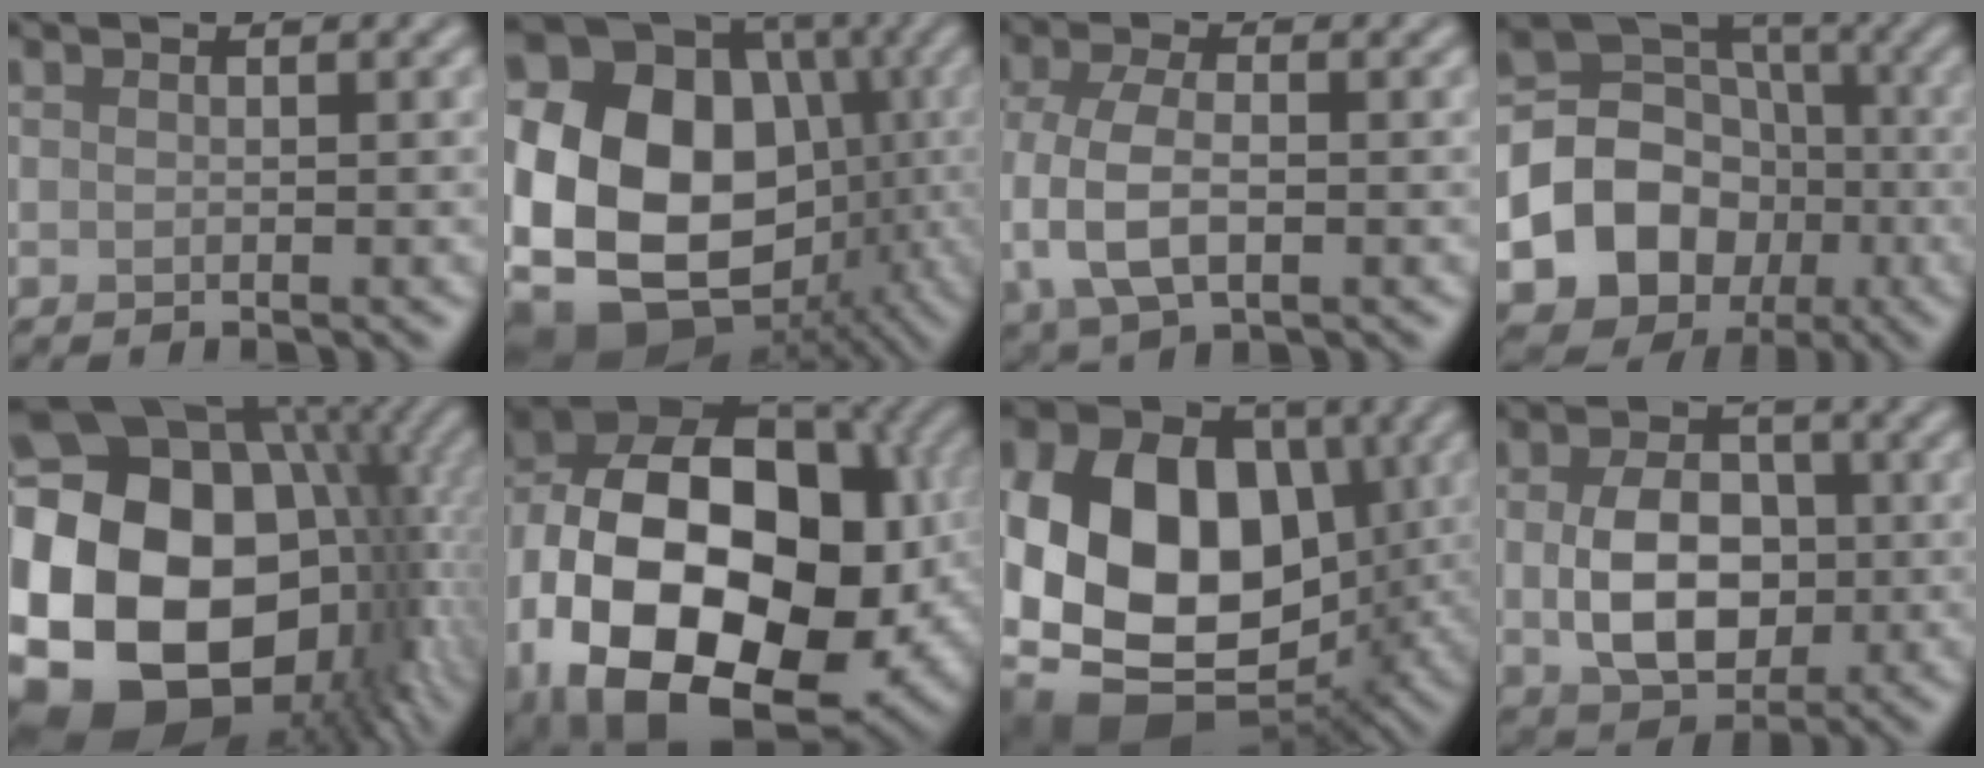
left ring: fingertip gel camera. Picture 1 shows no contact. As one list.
[{"total": 21.3, "force": [-2.5, 17.6, 11.9], "torque": [-0.211, -0.017, -0.065]}, {"total": 5.6, "force": [-0.6, 2.9, 4.7], "torque": [-0.108, -0.006, -0.013]}, {"total": 12.0, "force": [-3.3, 10.3, 5.1], "torque": [-0.088, -0.014, -0.079]}, {"total": 23.2, "force": [-1.2, 17.5, 15.2], "torque": [-0.254, -0.013, -0.053]}, {"total": 21.6, "force": [-4.6, 13.6, 16.1], "torque": [-0.310, -0.014, -0.059]}, {"total": 16.4, "force": [-1.2, 11.8, 11.3], "torque": [-0.204, -0.001, -0.027]}, {"total": 6.8, "force": [-0.2, 4.7, 4.9], "torque": [-0.098, -0.007, -0.001]}]